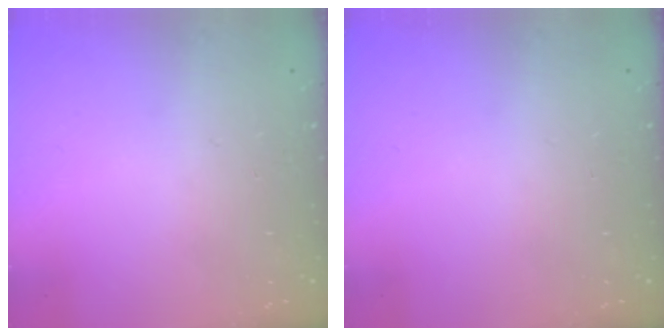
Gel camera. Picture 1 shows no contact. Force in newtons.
{"total": 0.0}